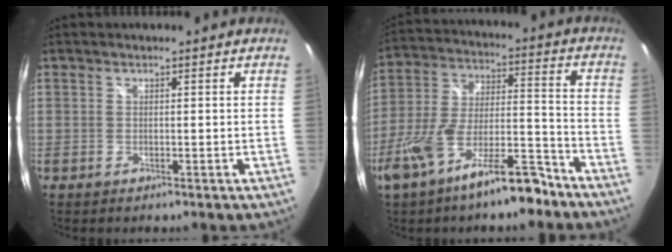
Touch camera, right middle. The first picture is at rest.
{"total": 16.3, "force": [-11.1, 4.7, 11.0], "torque": [-0.210, -0.010, -0.180]}